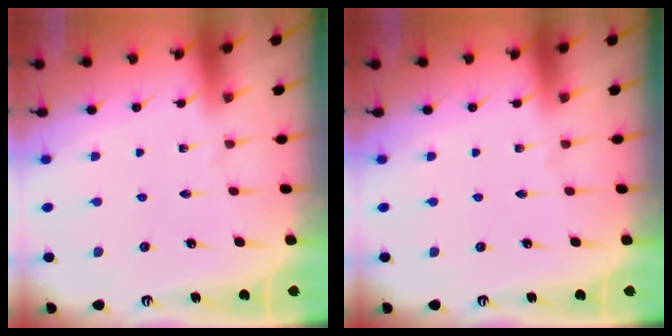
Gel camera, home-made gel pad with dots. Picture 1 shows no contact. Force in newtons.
{"total": 0.0}